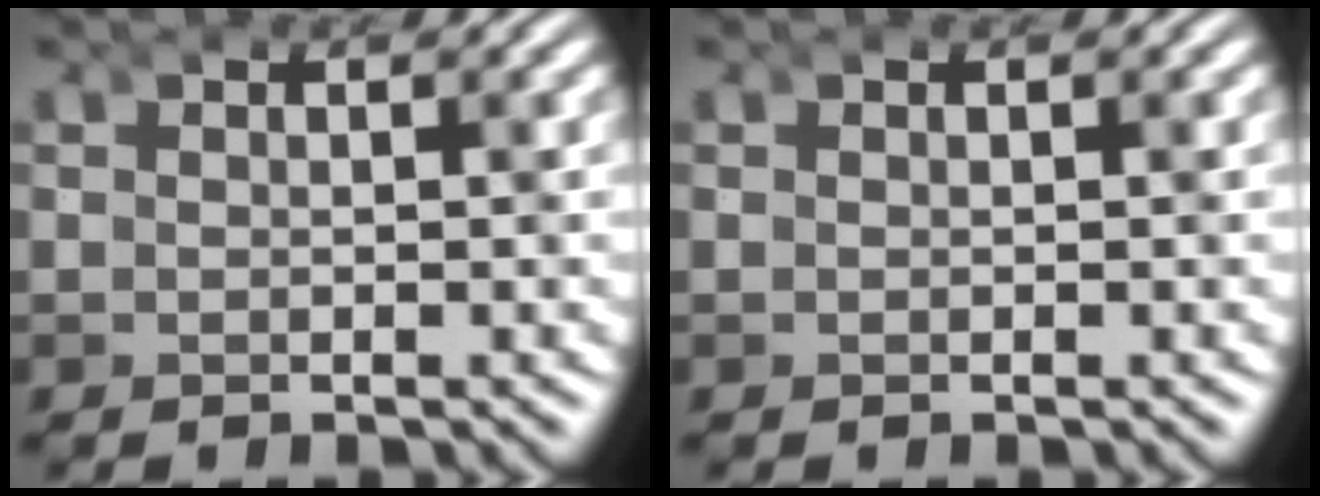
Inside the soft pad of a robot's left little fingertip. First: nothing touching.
{"total": 0.0}